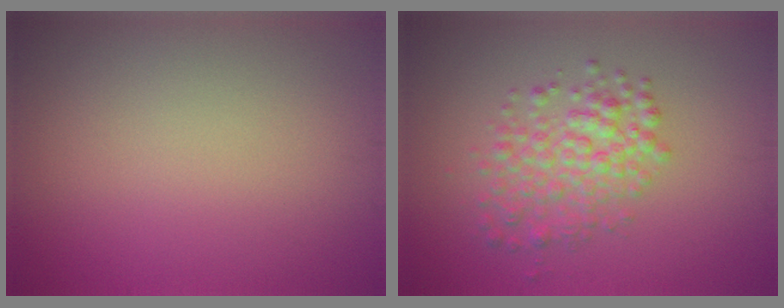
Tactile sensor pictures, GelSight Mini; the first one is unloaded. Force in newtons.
{"total": 3.9, "press": 3.9, "slide": 0.2}